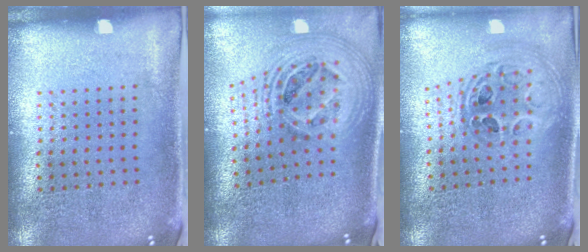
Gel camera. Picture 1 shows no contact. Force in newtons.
{"total": 2.7, "press": 1.9, "slide": 1.9}
{"total": 1.0, "press": 1.0, "slide": 0.3}